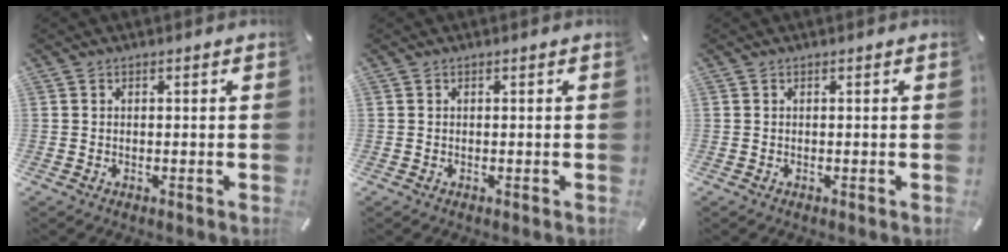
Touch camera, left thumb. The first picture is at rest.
{"total": 0.0}
{"total": 0.0}